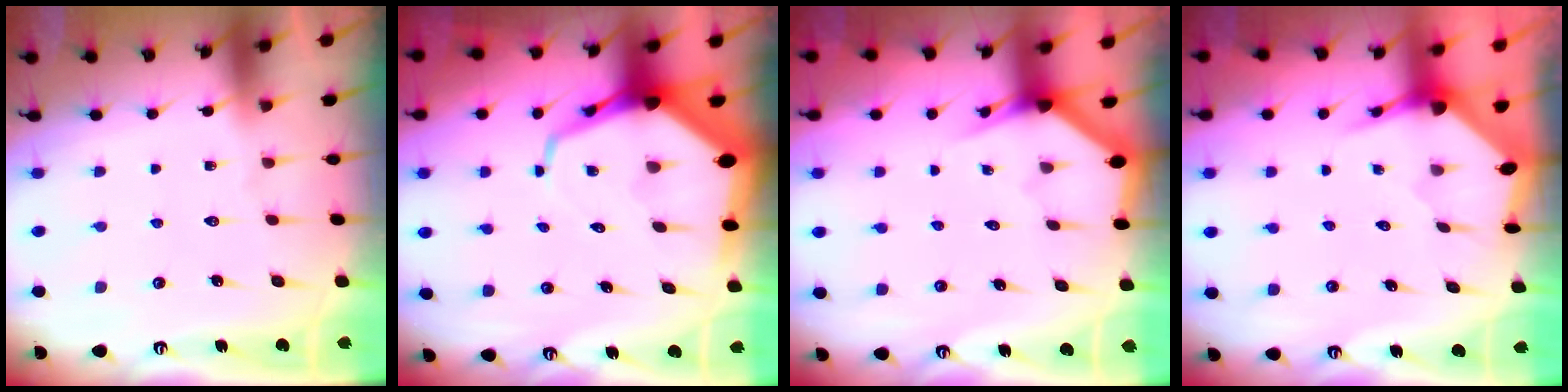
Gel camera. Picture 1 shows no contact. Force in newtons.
{"total": 11.2, "press": 11.1, "slide": 1.2}
{"total": 2.9, "press": 2.9, "slide": 0.1}
{"total": 3.5, "press": 3.4, "slide": 0.5}